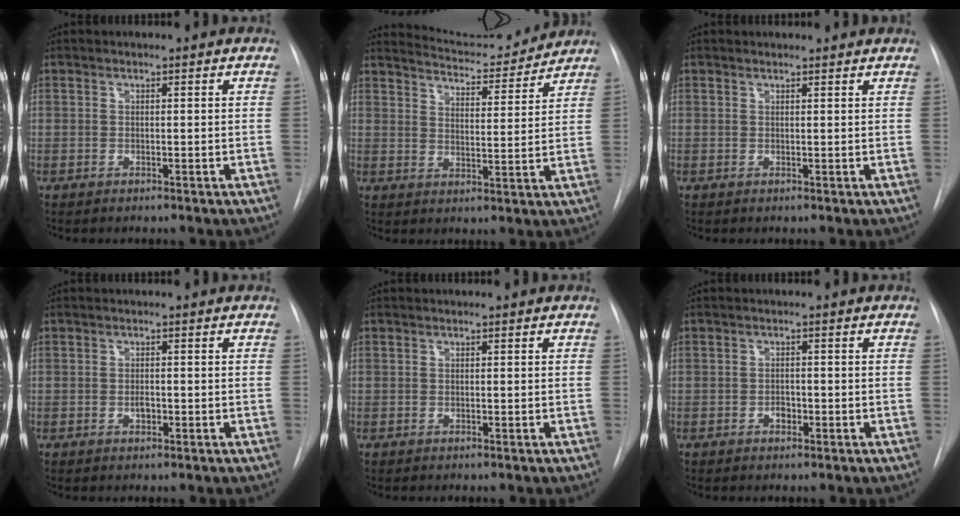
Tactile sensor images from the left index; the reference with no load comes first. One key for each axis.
{"total": 10.8, "fx": 10.7, "fy": 0.9, "fz": 1.6, "tx": -0.027, "ty": -0.002, "tz": 0.153}
{"total": 3.0, "fx": 2.9, "fy": 0.4, "fz": 0.4, "tx": -0.010, "ty": 0.015, "tz": 0.031}
{"total": 1.0, "fx": -0.3, "fy": 0.5, "fz": 0.8, "tx": -0.016, "ty": 0.001, "tz": -0.006}
{"total": 0.0}
{"total": 1.2, "fx": -0.6, "fy": 0.8, "fz": 0.7, "tx": -0.009, "ty": 0.004, "tz": -0.010}